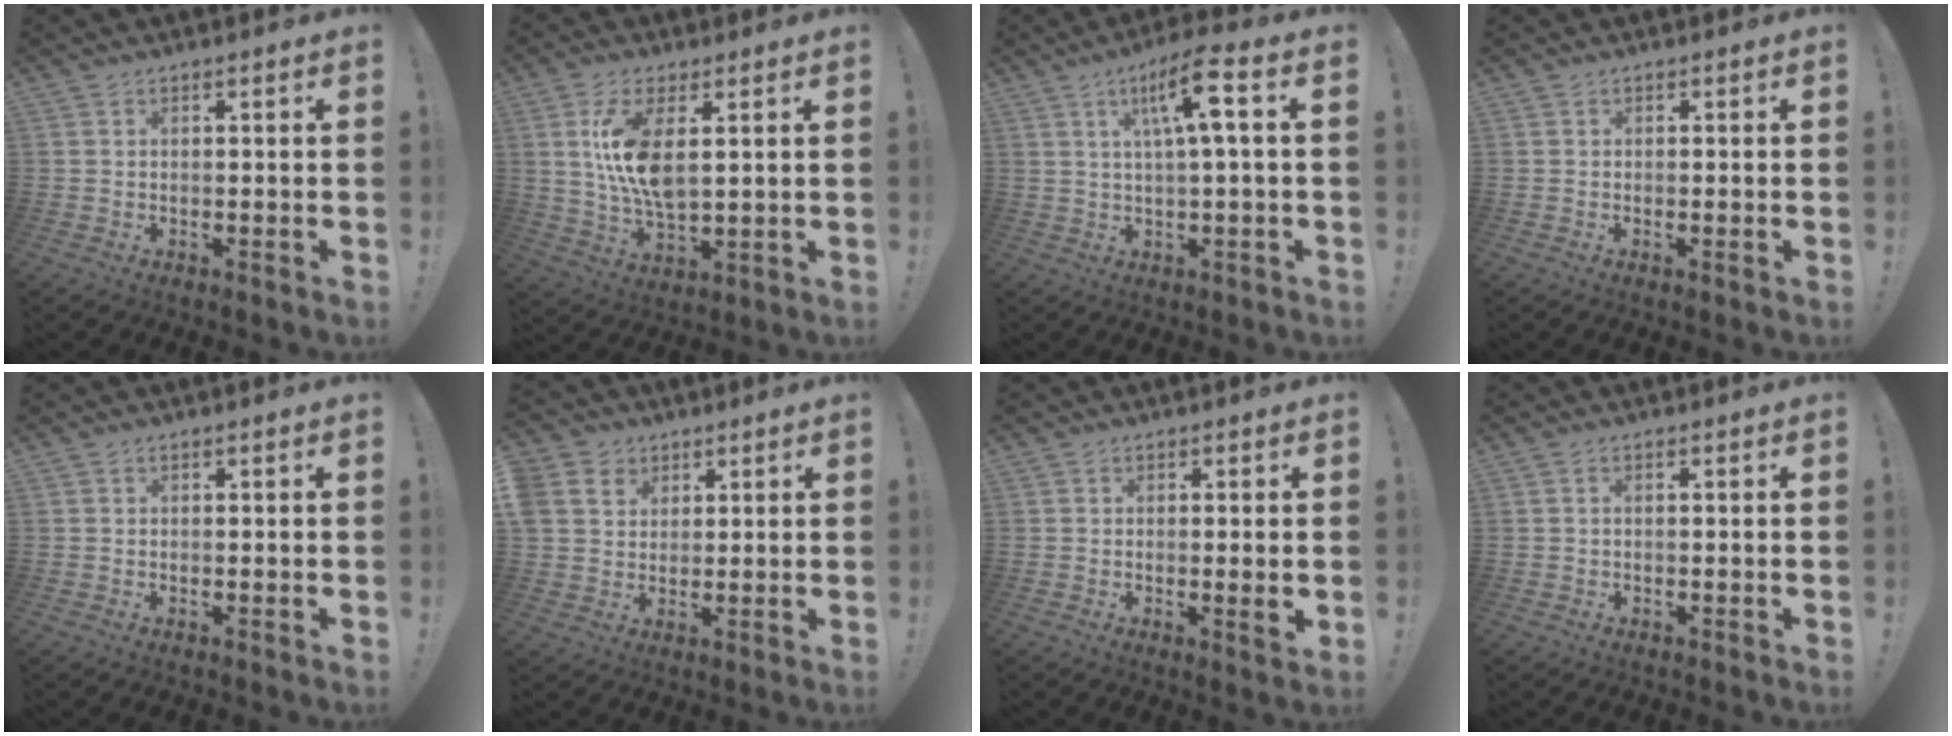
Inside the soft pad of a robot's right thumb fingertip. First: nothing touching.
{"total": 12.0, "force": [3.4, 5.3, 10.2], "torque": [-0.193, -0.028, 0.052]}
{"total": 11.1, "force": [3.3, 1.6, 10.5], "torque": [-0.178, -0.003, 0.046]}
{"total": 0.6, "force": [-0.2, 0.0, 0.6], "torque": [-0.008, -0.002, -0.004]}
{"total": 0.0}
{"total": 7.1, "force": [3.1, 6.1, 2.1], "torque": [-0.044, -0.014, 0.062]}
{"total": 3.2, "force": [-0.2, 0.0, 3.2], "torque": [-0.042, -0.011, -0.004]}
{"total": 0.6, "force": [-0.2, 0.1, 0.6], "torque": [-0.014, 0.001, -0.003]}